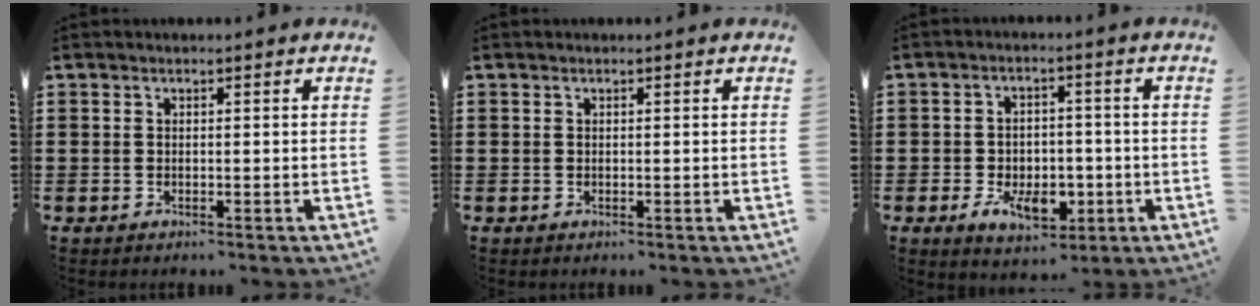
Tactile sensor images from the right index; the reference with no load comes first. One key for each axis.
{"total": 0.0}
{"total": 6.7, "fx": -2.5, "fy": 4.3, "fz": 4.5, "tx": -0.072, "ty": 0.004, "tz": -0.048}